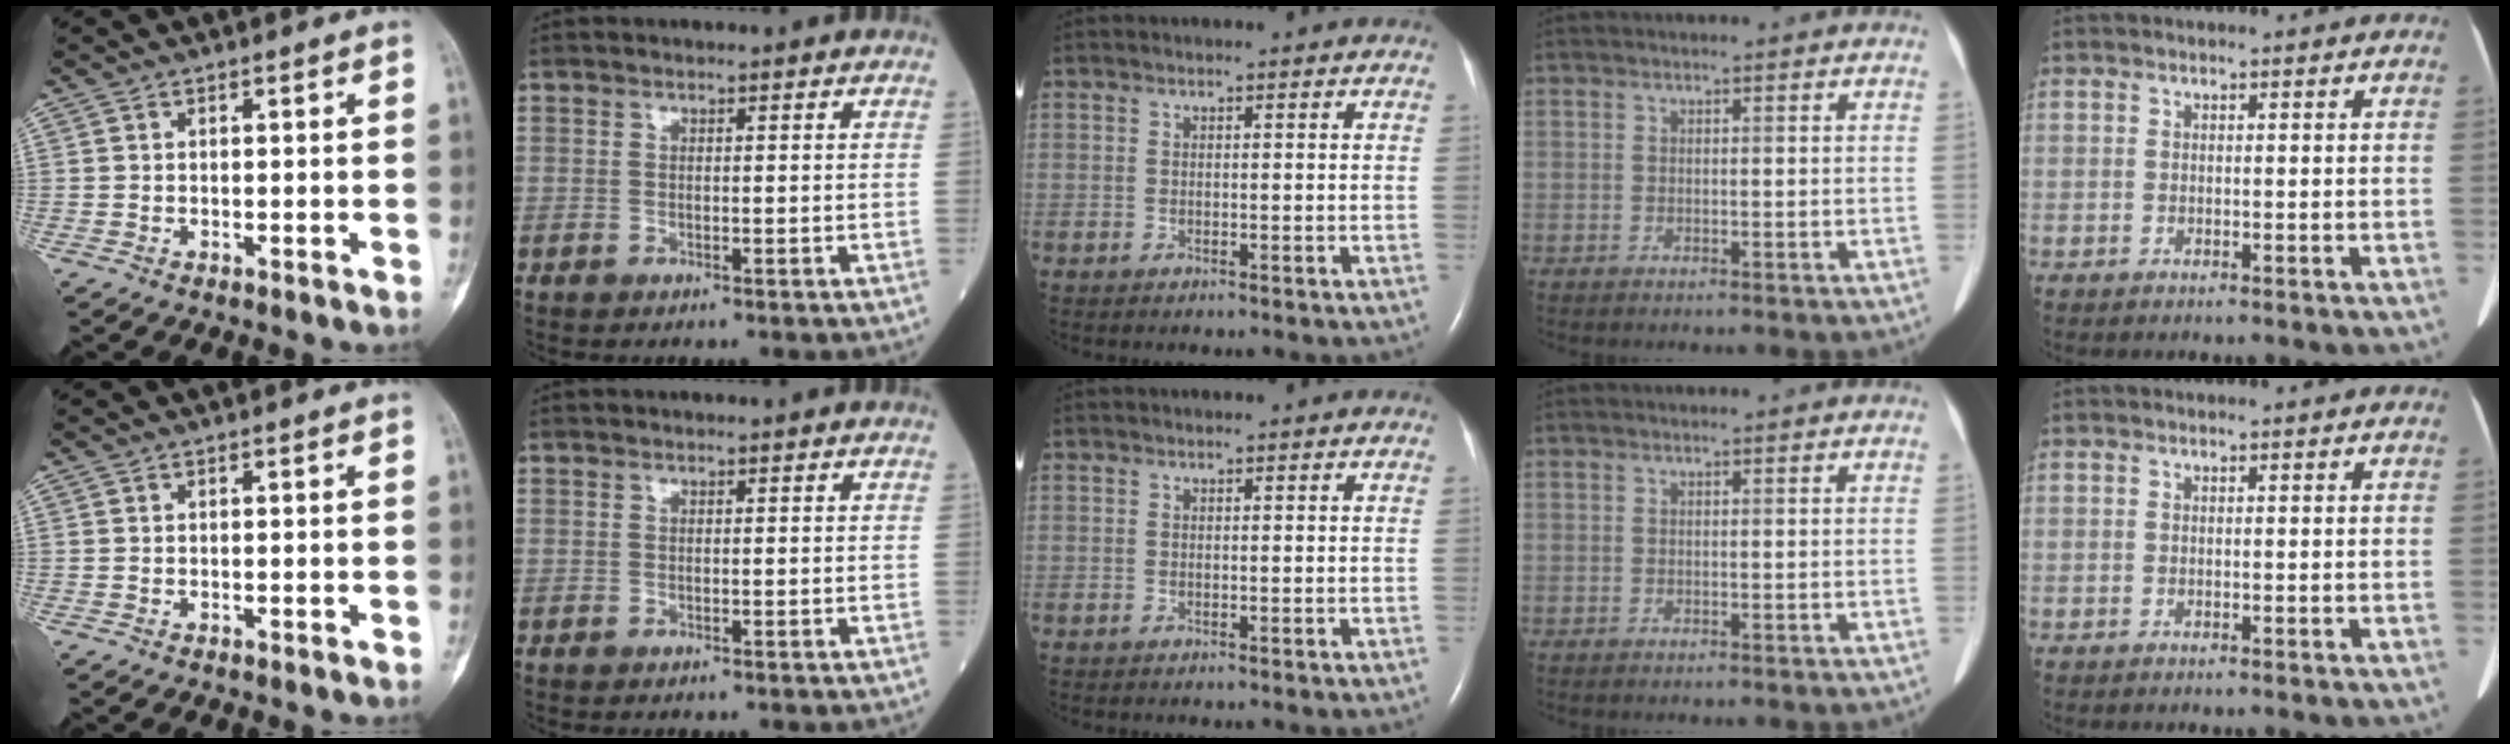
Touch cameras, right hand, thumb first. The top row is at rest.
{}